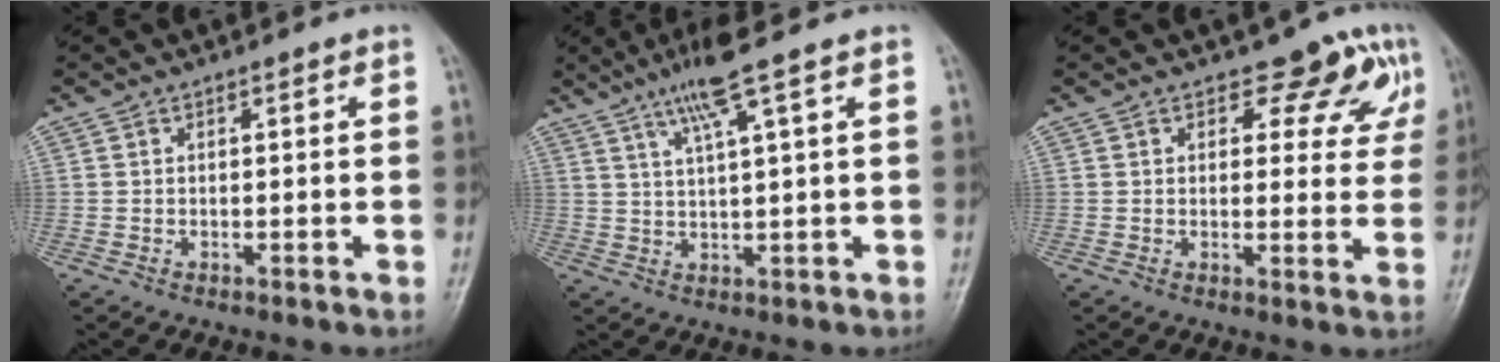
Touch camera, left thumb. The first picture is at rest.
{"total": 6.9, "force": [4.0, -0.1, 5.6], "torque": [-0.111, -0.009, 0.078]}
{"total": 7.6, "force": [4.7, 4.4, 4.0], "torque": [-0.008, -0.023, 0.049]}